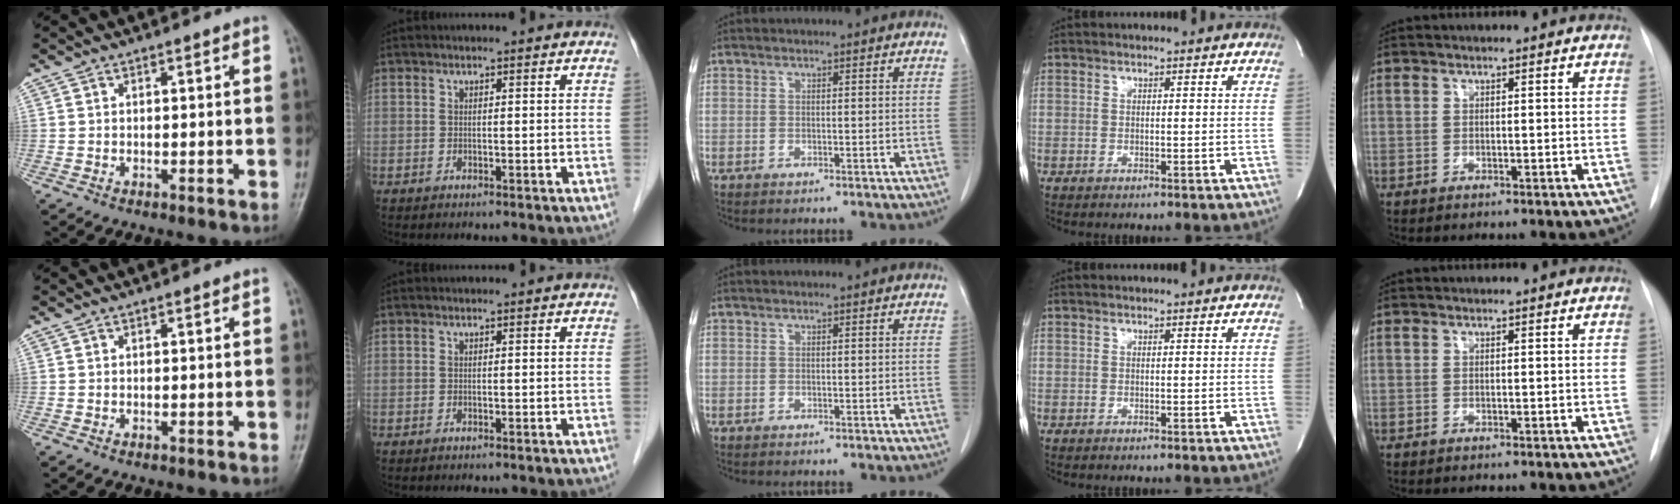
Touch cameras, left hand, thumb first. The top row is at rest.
{}